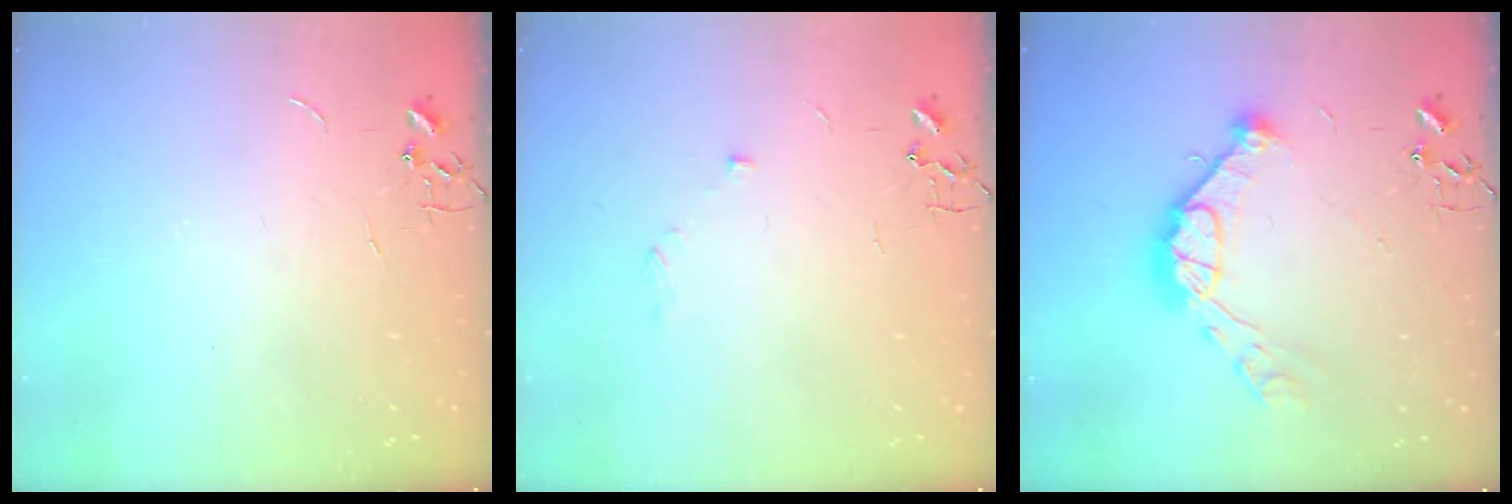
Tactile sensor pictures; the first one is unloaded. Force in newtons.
{"total": 5.6, "press": 5.6, "slide": 0.7}
{"total": 14.2, "press": 14.1, "slide": 1.8}